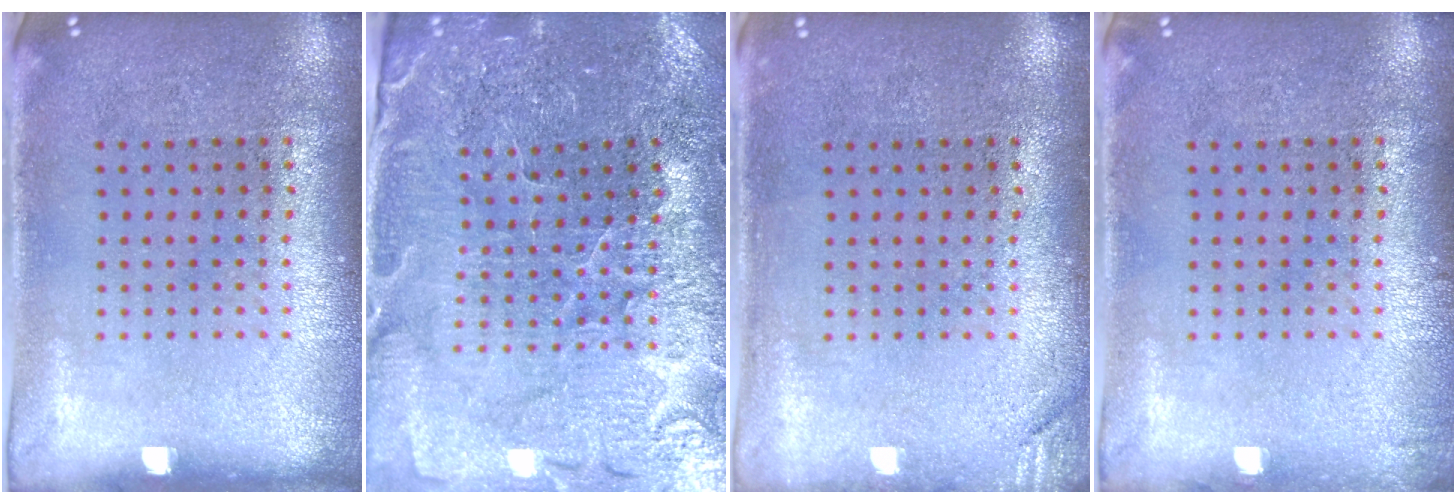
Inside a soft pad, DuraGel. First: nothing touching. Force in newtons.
{"total": 3.4, "press": 3.4, "slide": 0.3}
{"total": 1.3, "press": 1.2, "slide": 0.3}
{"total": 0.6, "press": 0.6, "slide": 0.1}